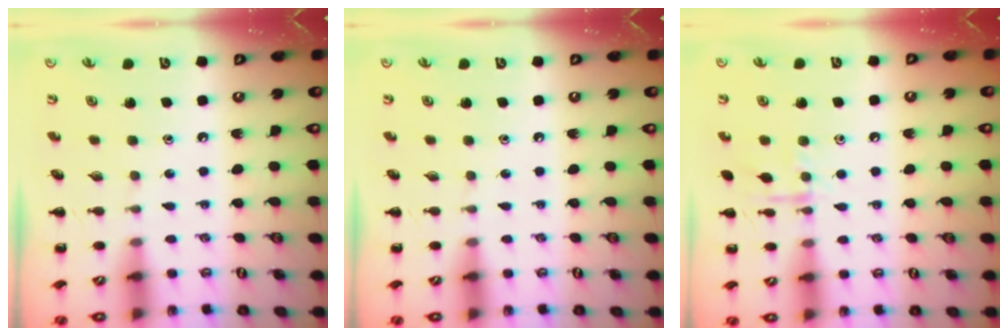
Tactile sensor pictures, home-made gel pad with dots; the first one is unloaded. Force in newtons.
{"total": 0.0}
{"total": 7.9, "press": 7.8, "slide": 0.8}